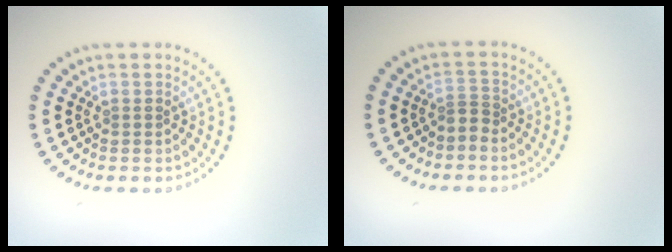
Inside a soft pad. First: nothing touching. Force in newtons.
{"total": 1.2, "press": 0.8, "slide": 0.9}